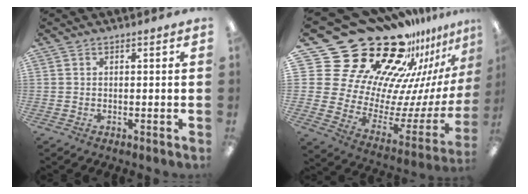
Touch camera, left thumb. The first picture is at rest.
{"total": 32.8, "force": [23.6, 17.2, 14.8], "torque": [-0.215, -0.231, 0.474]}